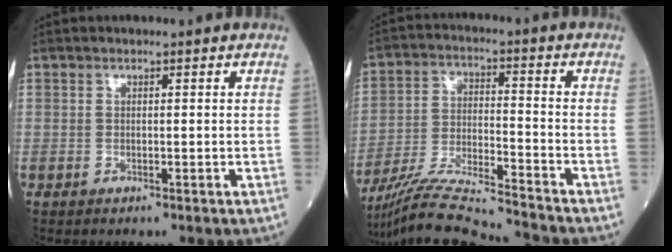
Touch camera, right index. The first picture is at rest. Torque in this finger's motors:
{"motor_torque": [-0.35, -0.54, 0.21, 0.06]}